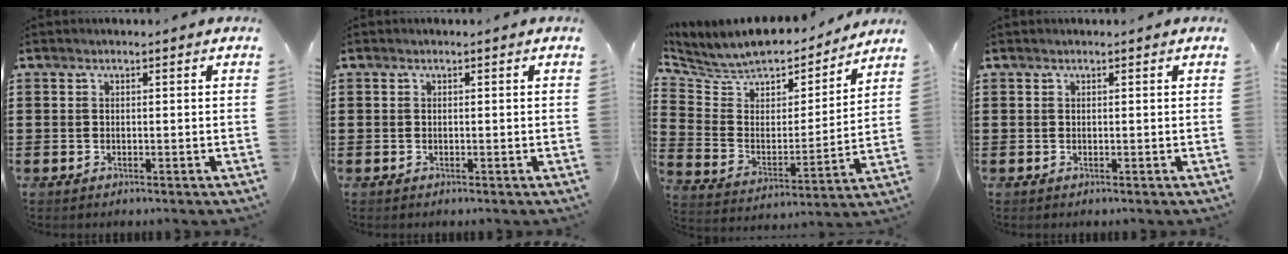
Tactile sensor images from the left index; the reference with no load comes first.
{"total": 0.0}
{"total": 7.2, "force": [6.9, 2.2, 0.6], "torque": [-0.062, -0.055, 0.117]}
{"total": 0.0}